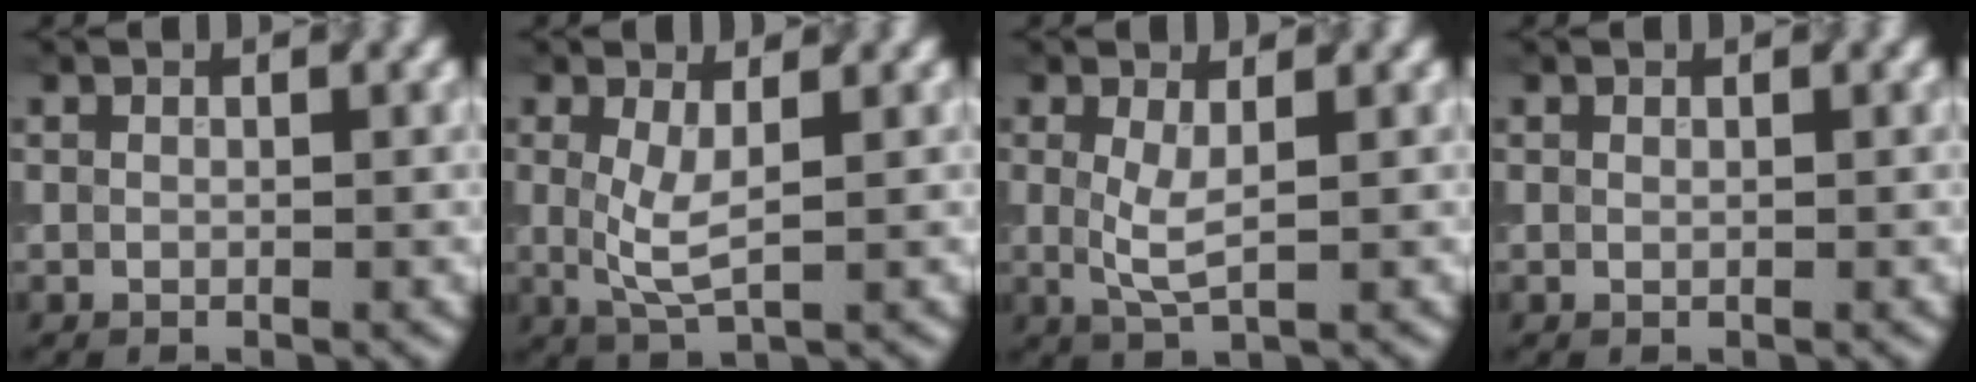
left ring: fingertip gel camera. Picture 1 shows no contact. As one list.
[{"total": 3.1, "force": [0.4, 0.9, 3.0], "torque": [-0.067, -0.006, 0.010]}, {"total": 2.6, "force": [0.3, 0.6, 2.5], "torque": [-0.056, -0.005, 0.009]}, {"total": 0.0}]